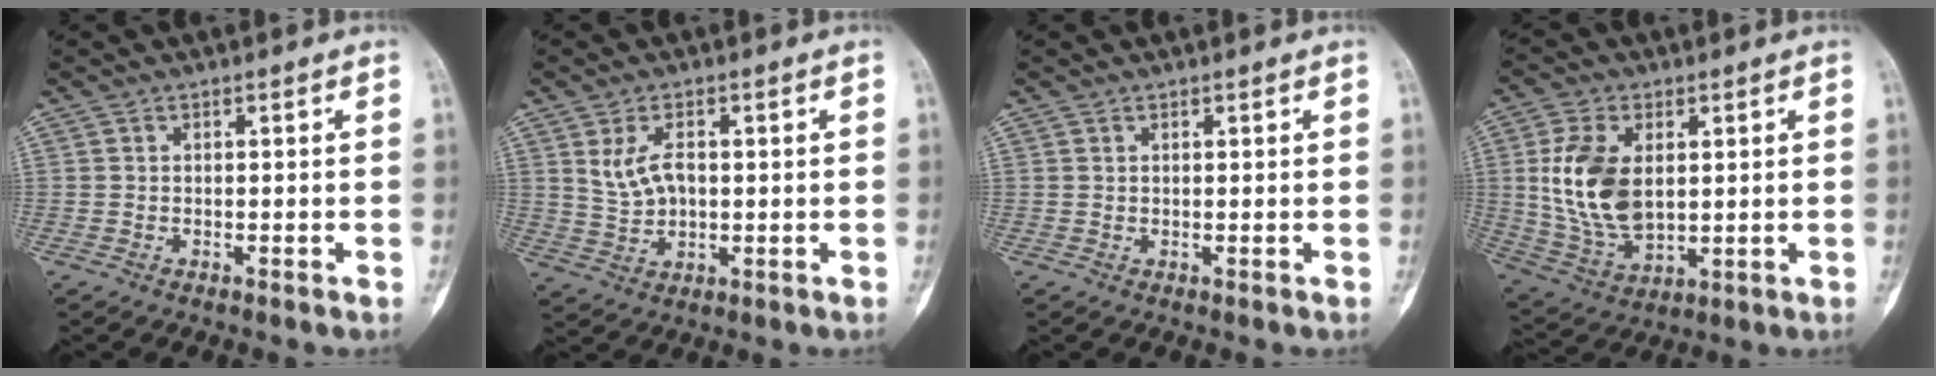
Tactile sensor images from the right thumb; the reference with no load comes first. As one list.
[{"total": 5.6, "force": [1.3, 3.5, 4.2], "torque": [-0.067, 0.005, 0.032]}, {"total": 0.0}, {"total": 14.7, "force": [2.2, 9.0, 11.4], "torque": [-0.213, -0.009, 0.053]}]